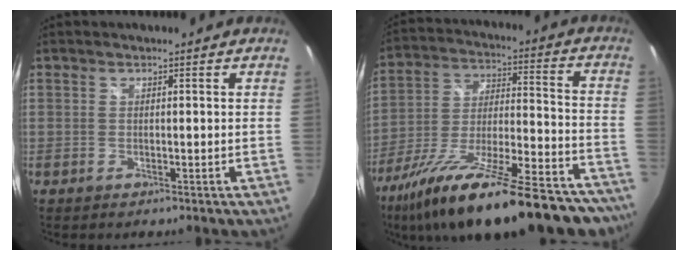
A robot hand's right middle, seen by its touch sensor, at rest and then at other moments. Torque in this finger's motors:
{"motor_torque": [1.08, -1.06, 0.84, 0.21]}